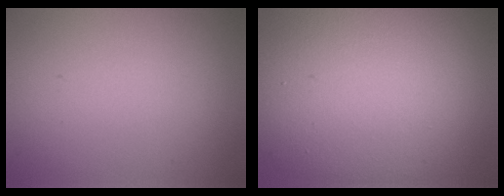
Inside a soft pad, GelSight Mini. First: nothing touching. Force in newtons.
{"total": 14.8, "press": 14.8, "slide": 0.7}